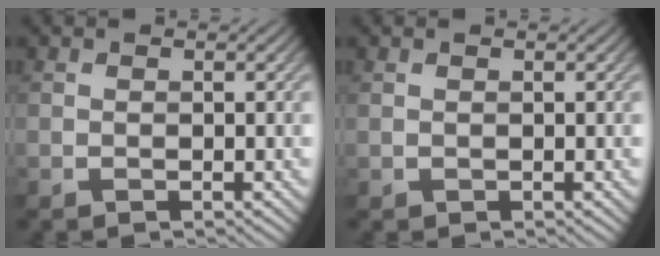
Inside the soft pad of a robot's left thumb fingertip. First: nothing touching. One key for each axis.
{"total": 0.0}